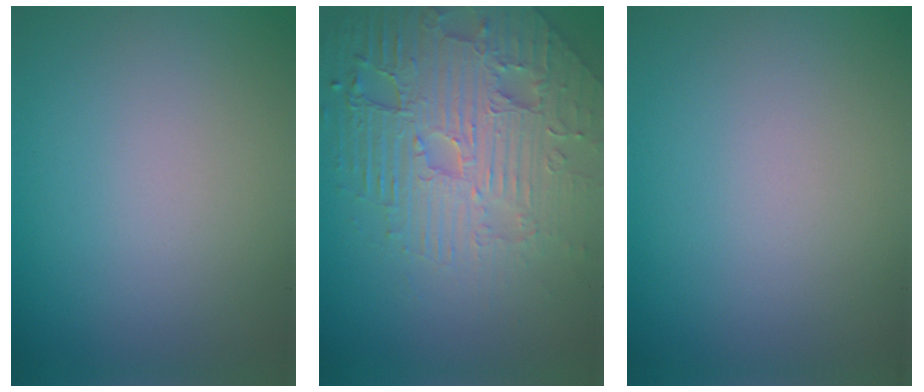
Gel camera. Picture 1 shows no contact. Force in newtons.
{"total": 8.3, "press": 6.1, "slide": 5.7}
{"total": 0.0}